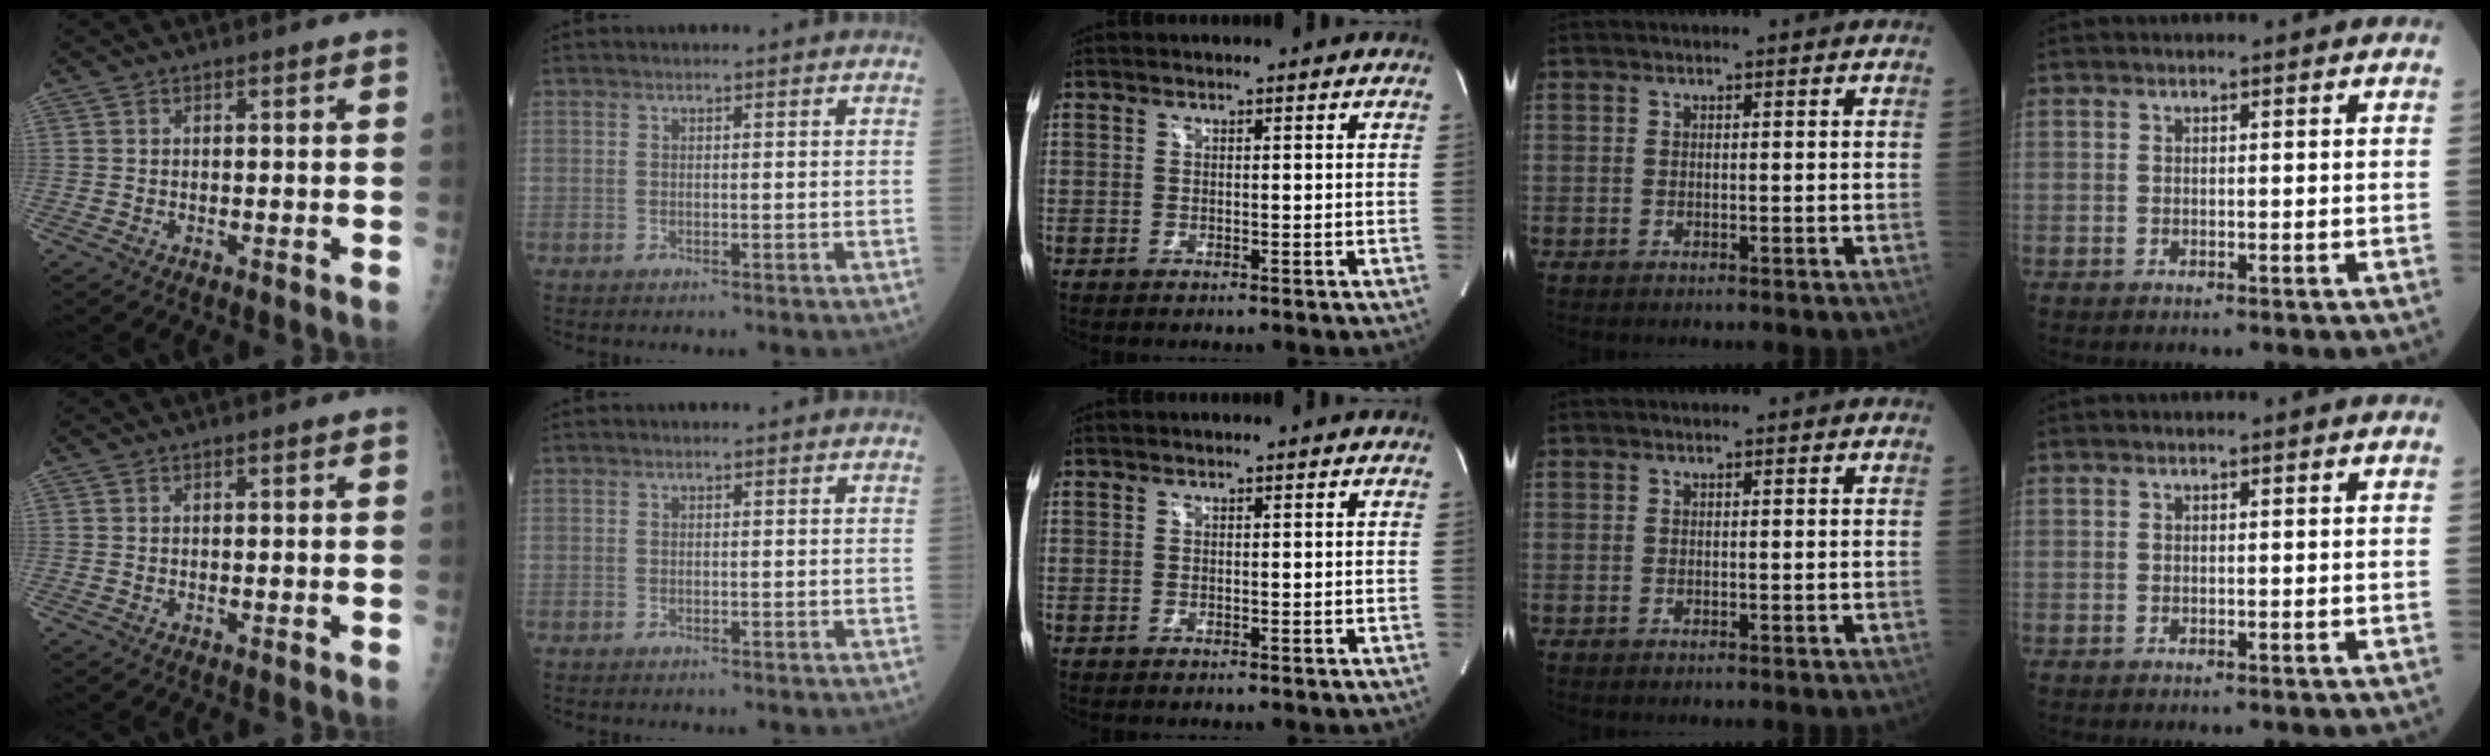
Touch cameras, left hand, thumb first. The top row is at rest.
{}